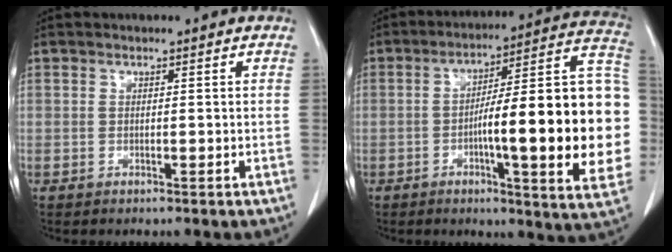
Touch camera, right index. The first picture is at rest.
{"total": 25.0, "force": [-2.9, 3.2, 24.6], "torque": [-0.259, 0.028, -0.040]}